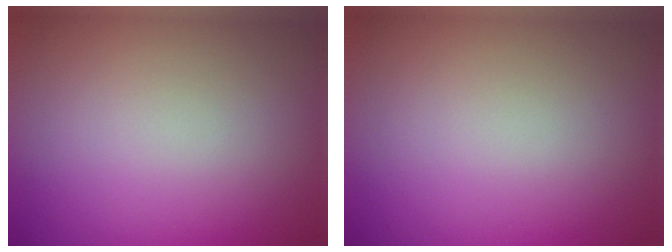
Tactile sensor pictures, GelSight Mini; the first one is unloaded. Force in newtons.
{"total": 0.0}